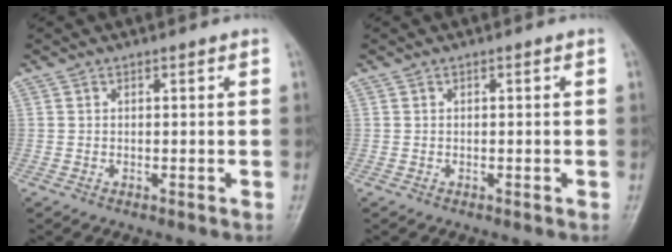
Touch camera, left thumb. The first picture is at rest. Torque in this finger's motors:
{"motor_torque": [0.02, 0.02, 0.01, -0.01, 0.00]}